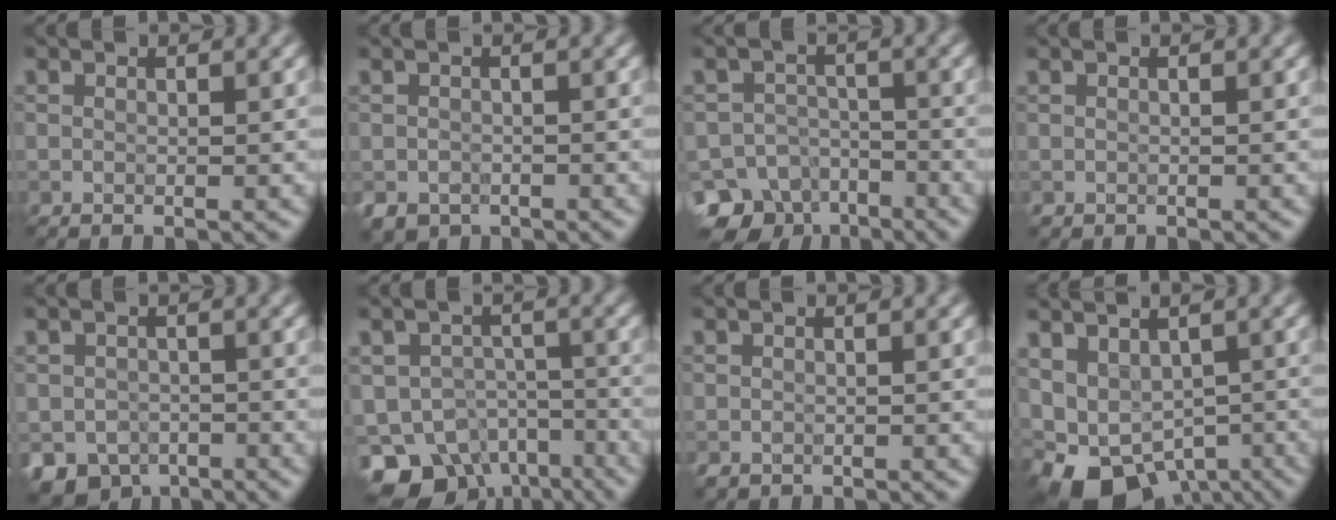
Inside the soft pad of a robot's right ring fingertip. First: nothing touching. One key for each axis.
{"total": 2.0, "fx": -1.2, "fy": 1.5, "fz": 0.8, "tx": -0.013, "ty": -0.008, "tz": -0.024}
{"total": 9.0, "fx": -6.9, "fy": 5.2, "fz": 2.3, "tx": -0.012, "ty": -0.005, "tz": -0.105}
{"total": 0.0}
{"total": 4.7, "fx": -2.4, "fy": 3.4, "fz": 2.2, "tx": -0.039, "ty": -0.019, "tz": -0.039}
{"total": 9.1, "fx": -5.7, "fy": 5.6, "fz": 4.3, "tx": -0.070, "ty": -0.016, "tz": -0.086}
{"total": 0.7, "fx": -0.3, "fy": 0.6, "fz": 0.2, "tx": -0.006, "ty": -0.004, "tz": -0.006}
{"total": 9.6, "fx": -4.7, "fy": 6.3, "fz": 5.6, "tx": -0.094, "ty": -0.026, "tz": -0.053}